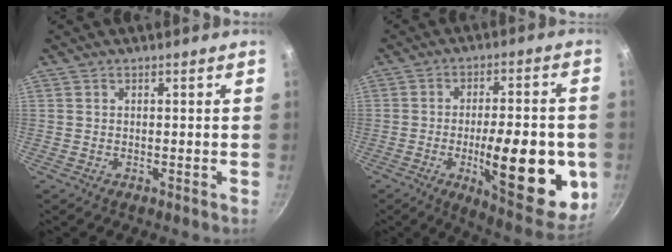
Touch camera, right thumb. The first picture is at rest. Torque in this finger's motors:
{"motor_torque": [2.53, 2.49, 1.76, -0.08, 0.19]}